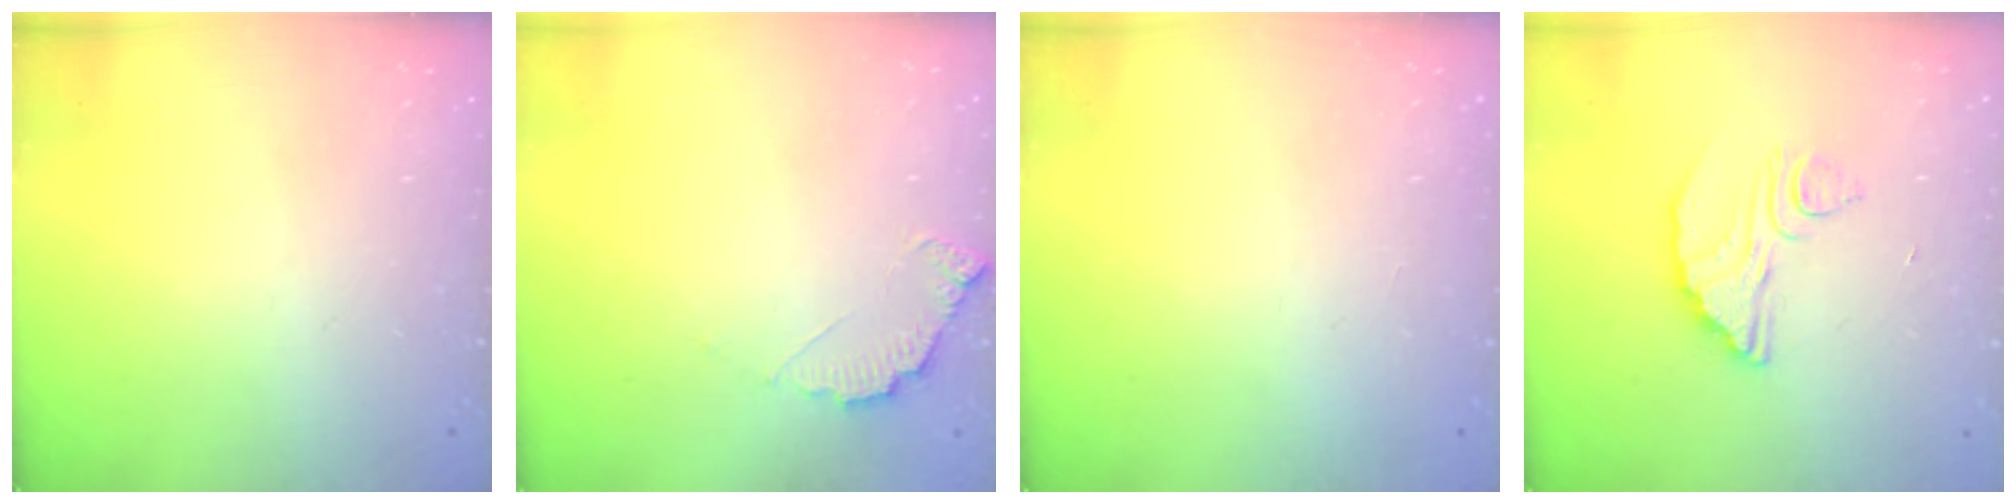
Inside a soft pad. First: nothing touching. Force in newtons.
{"total": 3.4, "press": 3.4, "slide": 0.1}
{"total": 2.2, "press": 2.2, "slide": 0.1}
{"total": 7.4, "press": 7.3, "slide": 0.7}